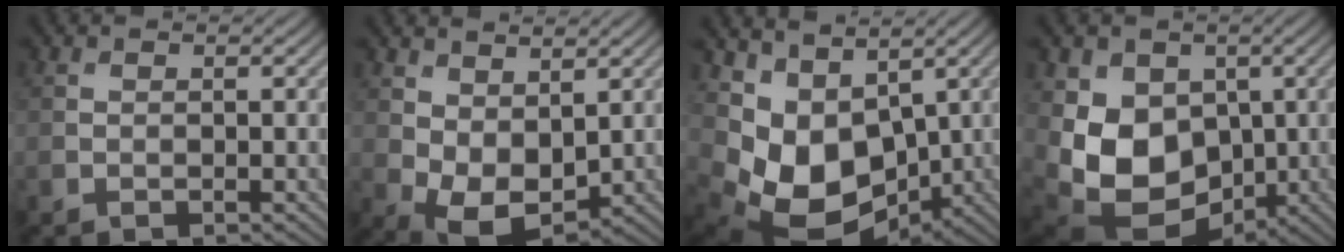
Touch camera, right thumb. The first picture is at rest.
{"total": 6.8, "force": [1.0, 4.3, 5.2], "torque": [-0.115, -0.014, 0.023]}
{"total": 9.7, "force": [0.8, 7.3, 6.3], "torque": [-0.146, -0.039, 0.026]}
{"total": 12.2, "force": [-0.5, 9.4, 7.8], "torque": [-0.173, -0.027, -0.003]}